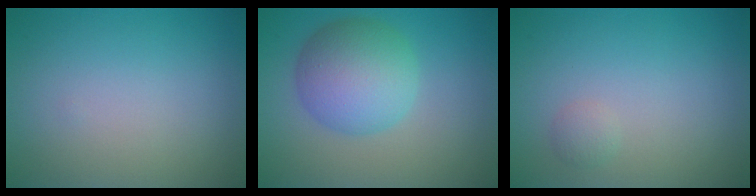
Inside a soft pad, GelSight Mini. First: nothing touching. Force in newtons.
{"total": 6.5, "press": 6.5, "slide": 0.0}
{"total": 0.8, "press": 0.8, "slide": 0.1}